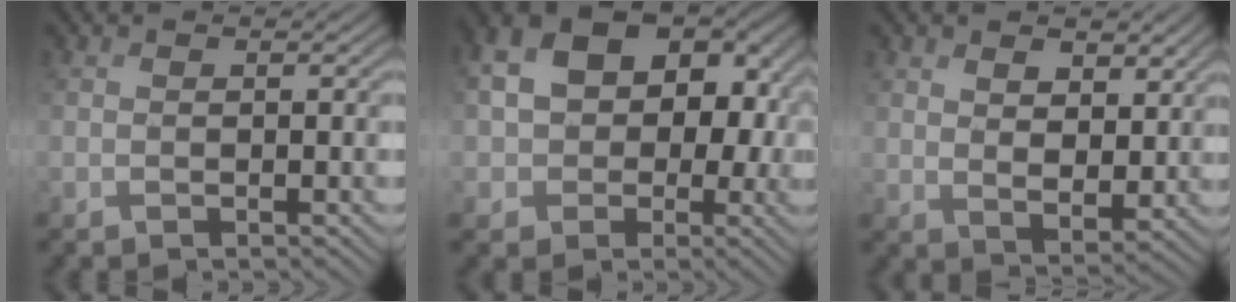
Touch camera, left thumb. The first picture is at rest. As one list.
[{"total": 13.6, "force": [1.1, 10.7, 8.4], "torque": [-0.150, 0.008, 0.017]}, {"total": 5.5, "force": [3.1, 3.2, 3.2], "torque": [-0.072, -0.016, 0.057]}]